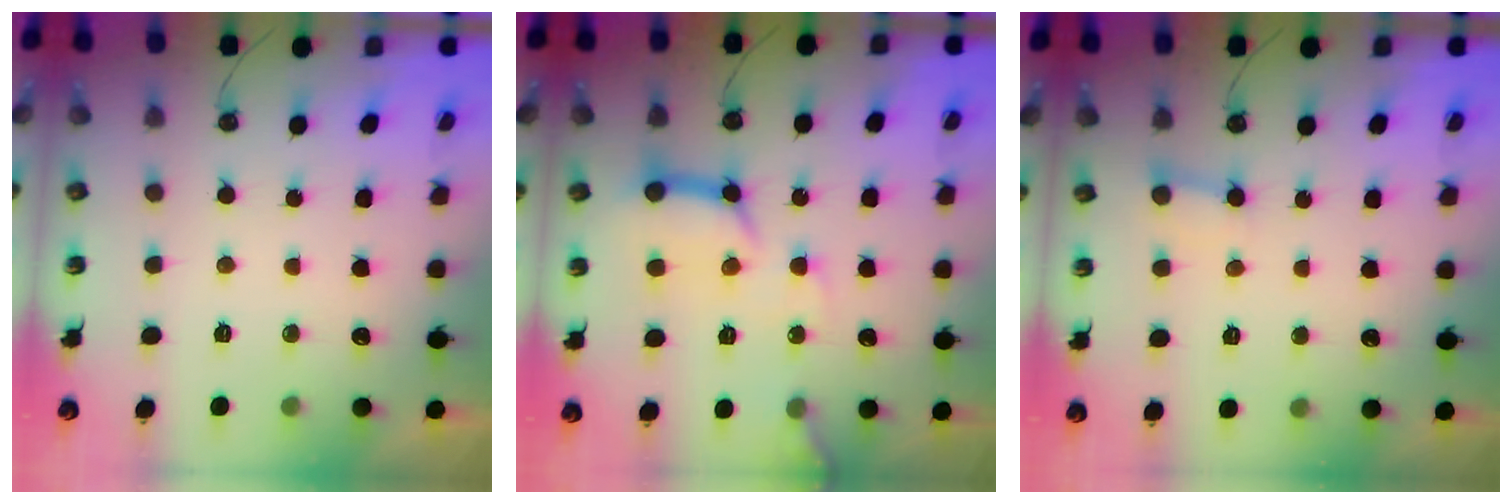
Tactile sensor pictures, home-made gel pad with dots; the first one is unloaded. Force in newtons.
{"total": 12.8, "press": 12.7, "slide": 1.2}
{"total": 2.5, "press": 2.5, "slide": 0.2}